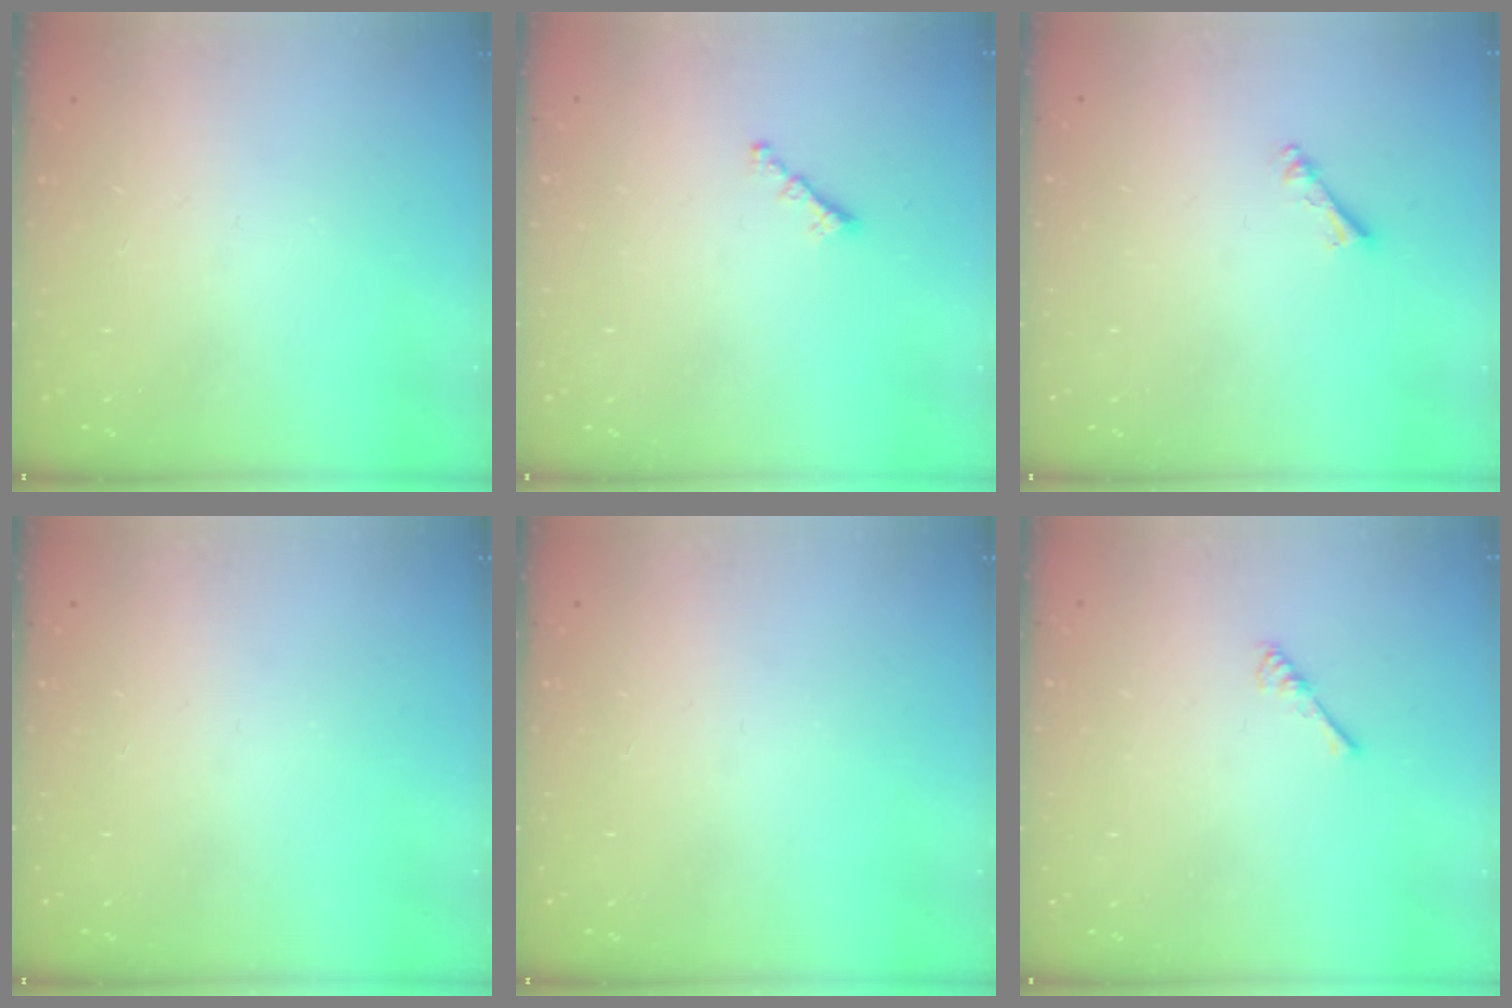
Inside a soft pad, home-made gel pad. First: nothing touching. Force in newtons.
{"total": 1.6, "press": 1.5, "slide": 0.5}
{"total": 2.5, "press": 2.4, "slide": 0.5}
{"total": 0.0}
{"total": 0.0}
{"total": 1.8, "press": 1.7, "slide": 0.4}